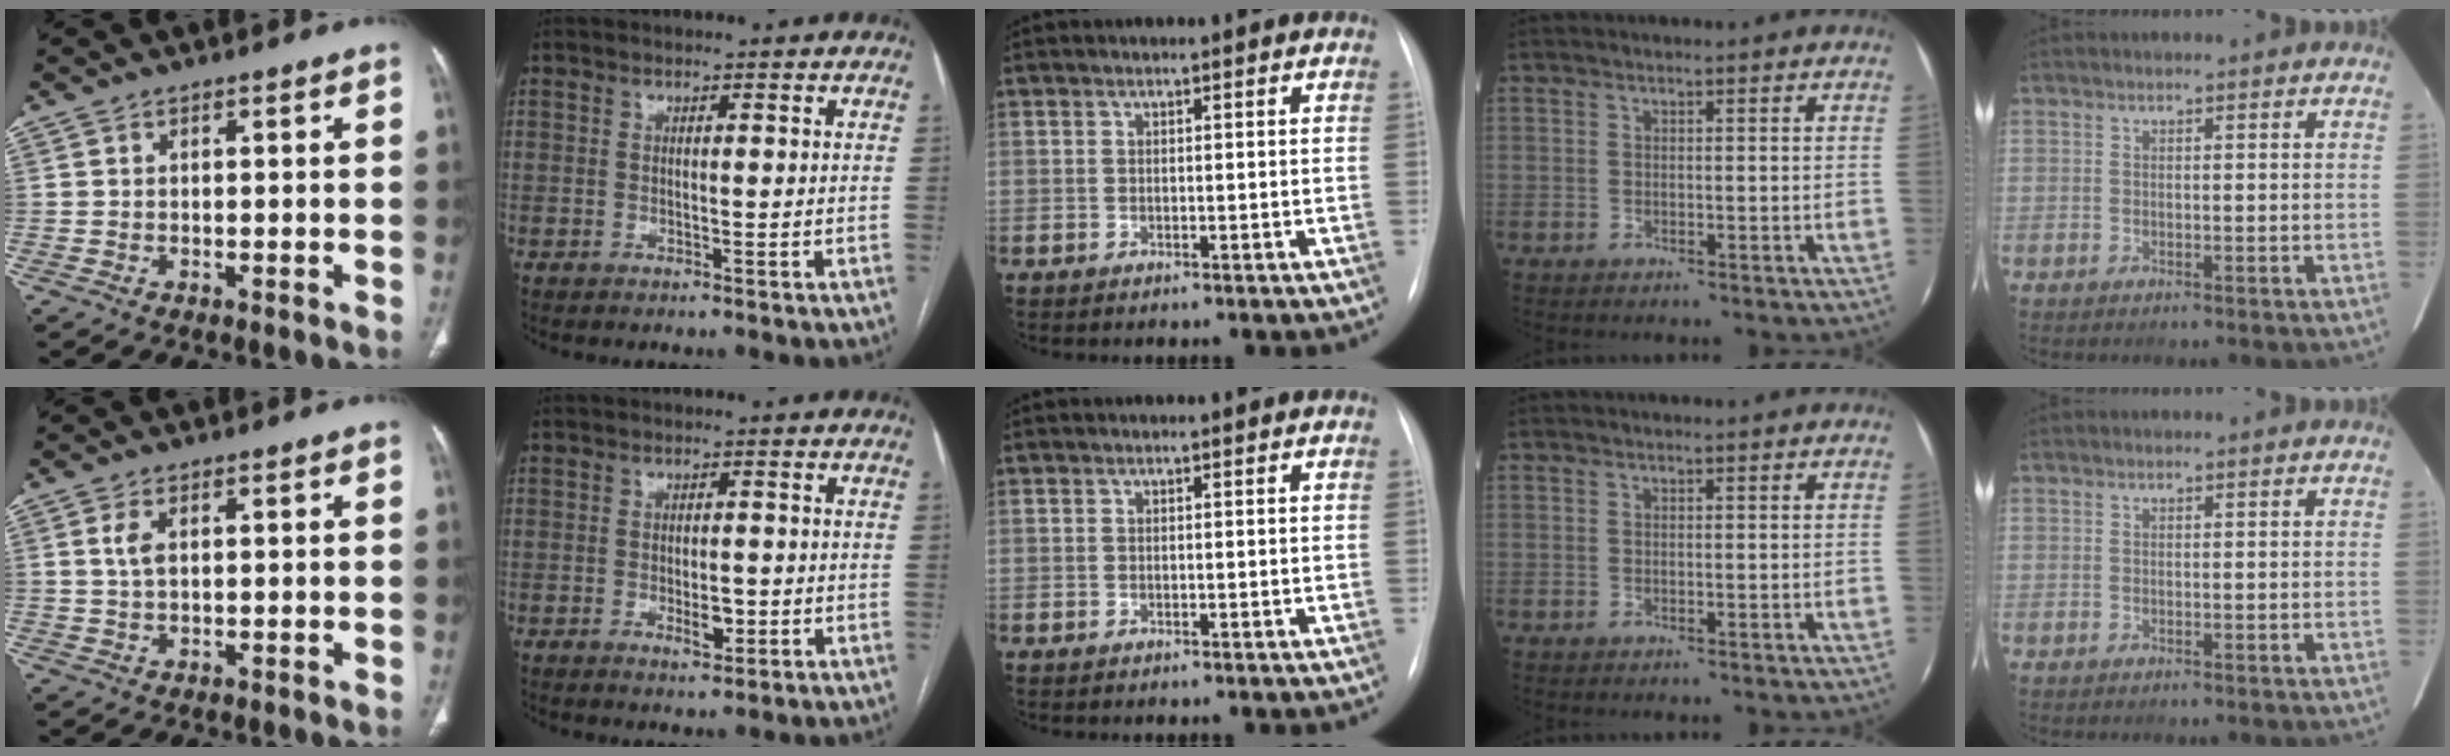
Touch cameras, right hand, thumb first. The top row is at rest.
{"thumb": {"total": 2.8, "force": [0.8, 1.4, 2.3], "torque": [-0.054, 0.003, 0.017]}, "index": {"total": 3.2, "force": [-0.9, 1.4, 2.7], "torque": [-0.043, -0.001, -0.009]}}